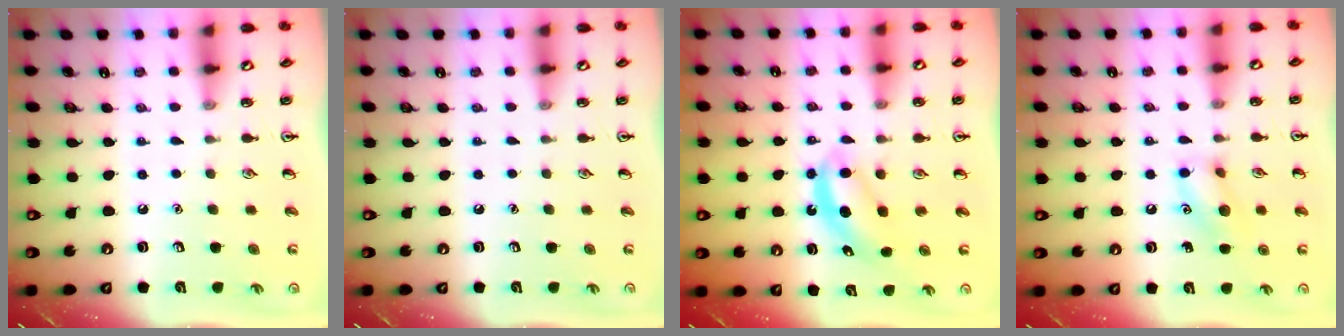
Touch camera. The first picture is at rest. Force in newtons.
{"total": 0.0}
{"total": 5.0, "press": 4.9, "slide": 1.0}
{"total": 9.6, "press": 9.6, "slide": 1.1}